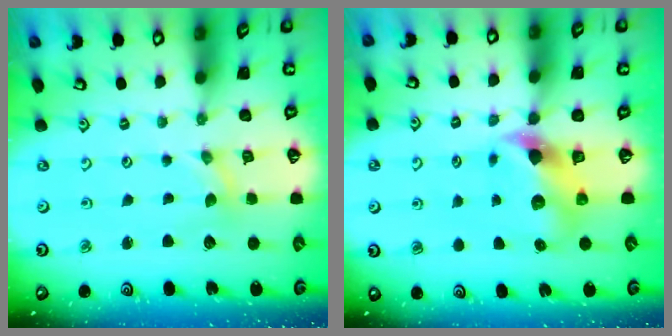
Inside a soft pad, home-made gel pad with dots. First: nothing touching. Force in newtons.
{"total": 8.2, "press": 8.1, "slide": 1.3}